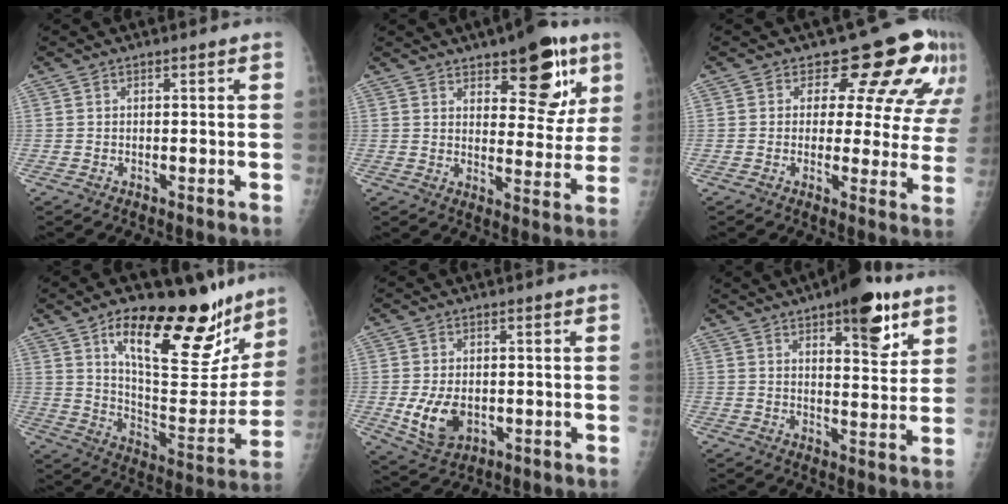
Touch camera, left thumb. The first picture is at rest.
{"total": 14.2, "force": [8.0, 6.1, 10.1], "torque": [-0.084, -0.038, 0.110]}
{"total": 14.1, "force": [8.9, 8.0, 7.4], "torque": [-0.026, -0.037, 0.082]}
{"total": 27.2, "force": [16.7, 10.4, 18.8], "torque": [-0.223, -0.069, 0.261]}
{"total": 7.7, "force": [-1.2, 5.3, 5.4], "torque": [-0.087, -0.008, -0.008]}
{"total": 12.3, "force": [7.0, 4.5, 9.0], "torque": [-0.094, -0.034, 0.097]}